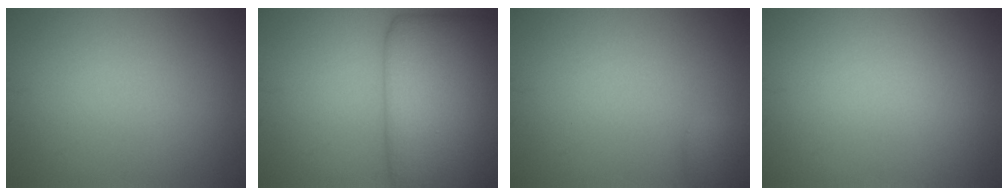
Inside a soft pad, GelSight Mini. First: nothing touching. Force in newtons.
{"total": 9.2, "press": 9.2, "slide": 0.1}
{"total": 1.3, "press": 1.3, "slide": 0.1}
{"total": 0.0}